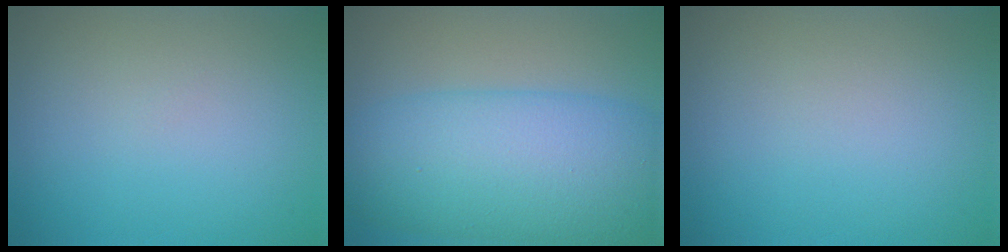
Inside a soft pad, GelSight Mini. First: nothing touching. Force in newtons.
{"total": 11.4, "press": 11.4, "slide": 0.2}
{"total": 0.0}